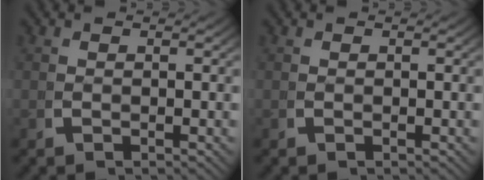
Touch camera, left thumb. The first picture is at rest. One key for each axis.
{"total": 0.0}